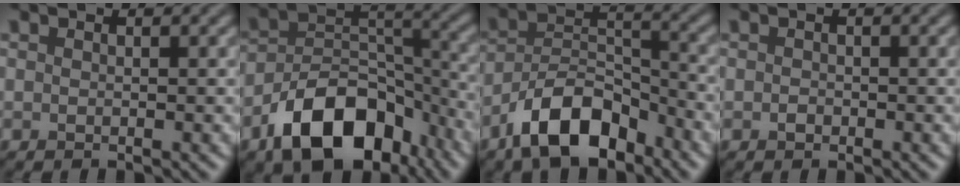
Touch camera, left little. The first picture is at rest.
{"total": 10.9, "force": [-6.6, 6.1, 6.3], "torque": [-0.102, -0.002, -0.120]}
{"total": 8.1, "force": [-5.5, 3.6, 4.7], "torque": [-0.073, 0.005, -0.112]}
{"total": 0.7, "force": [-0.4, 0.5, 0.3], "torque": [-0.004, -0.002, -0.011]}